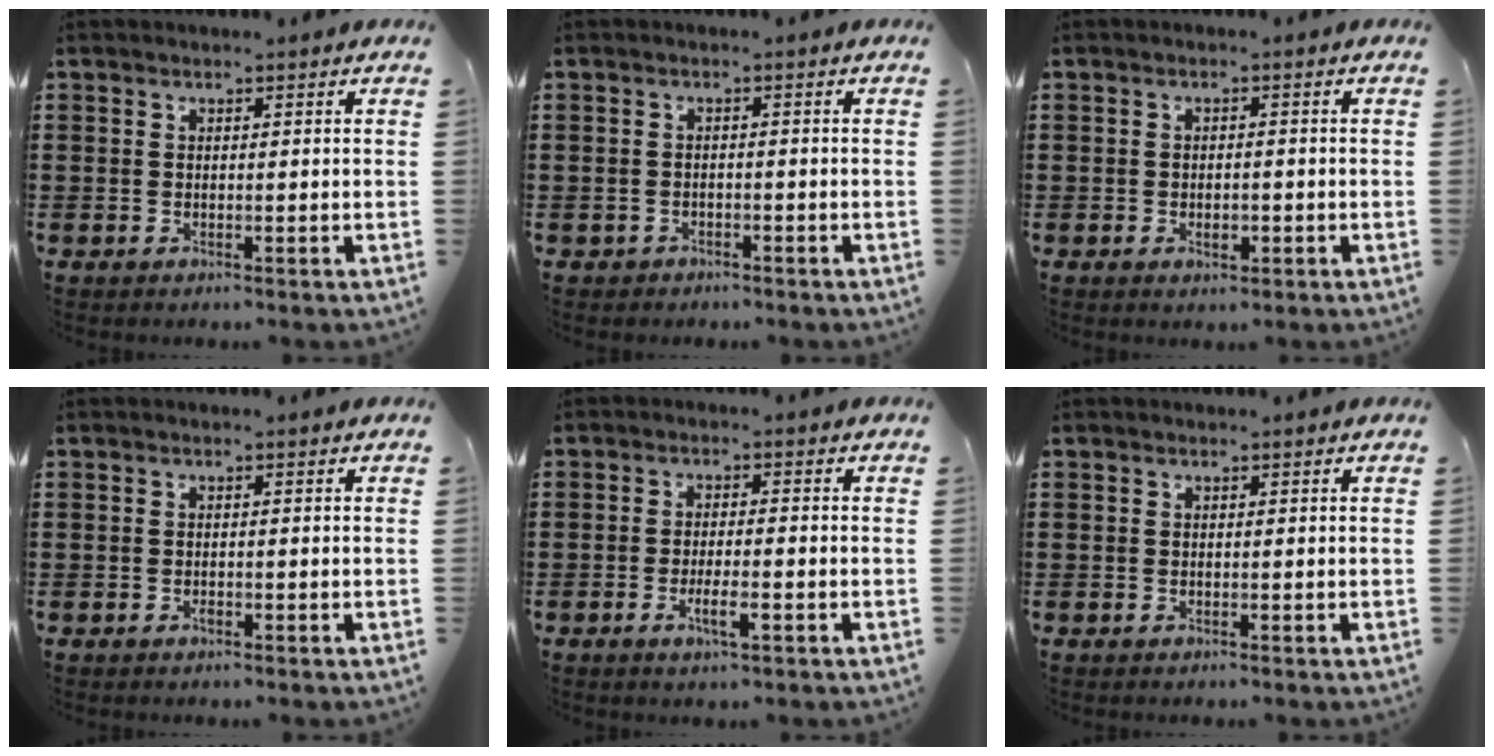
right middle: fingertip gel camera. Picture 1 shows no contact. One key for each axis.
{"total": 1.1, "fx": -0.9, "fy": 0.5, "fz": -0.1, "tx": -0.002, "ty": 0.001, "tz": -0.021}
{"total": 1.9, "fx": -0.7, "fy": 0.9, "fz": 1.6, "tx": -0.022, "ty": -0.002, "tz": -0.014}
{"total": 0.6, "fx": -0.3, "fy": 0.3, "fz": 0.4, "tx": -0.009, "ty": -0.002, "tz": -0.006}
{"total": 3.7, "fx": -1.7, "fy": 0.7, "fz": 3.2, "tx": -0.052, "ty": 0.003, "tz": -0.030}
{"total": 0.0}